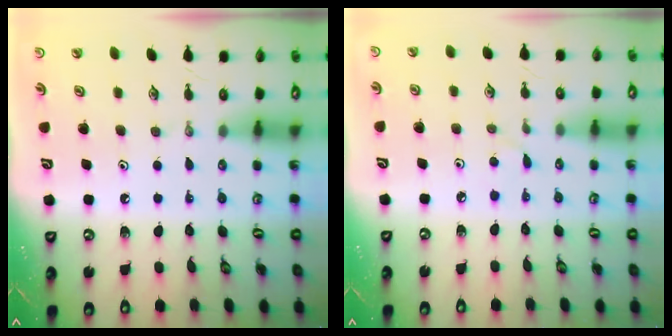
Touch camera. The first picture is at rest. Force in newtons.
{"total": 2.2, "press": 2.2, "slide": 0.3}